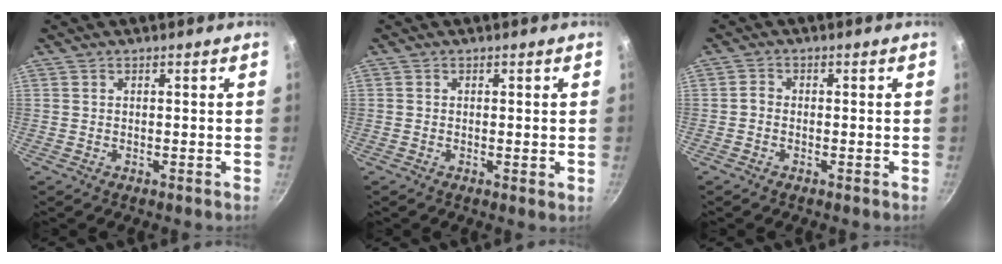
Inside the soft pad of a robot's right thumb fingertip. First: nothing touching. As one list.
[{"total": 1.0, "force": [-0.1, 0.2, 0.9], "torque": [-0.016, -0.003, -0.004]}, {"total": 1.3, "force": [-0.5, 1.0, 0.6], "torque": [-0.012, 0.008, -0.015]}]